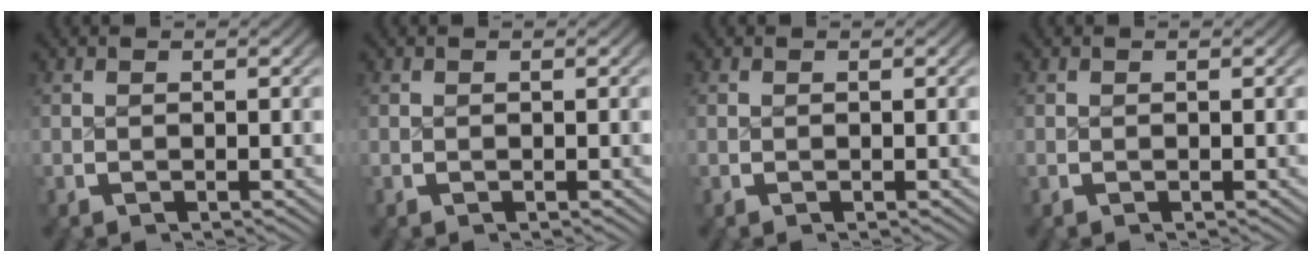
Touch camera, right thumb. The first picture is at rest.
{"total": 0.0}
{"total": 0.0}
{"total": 0.0}